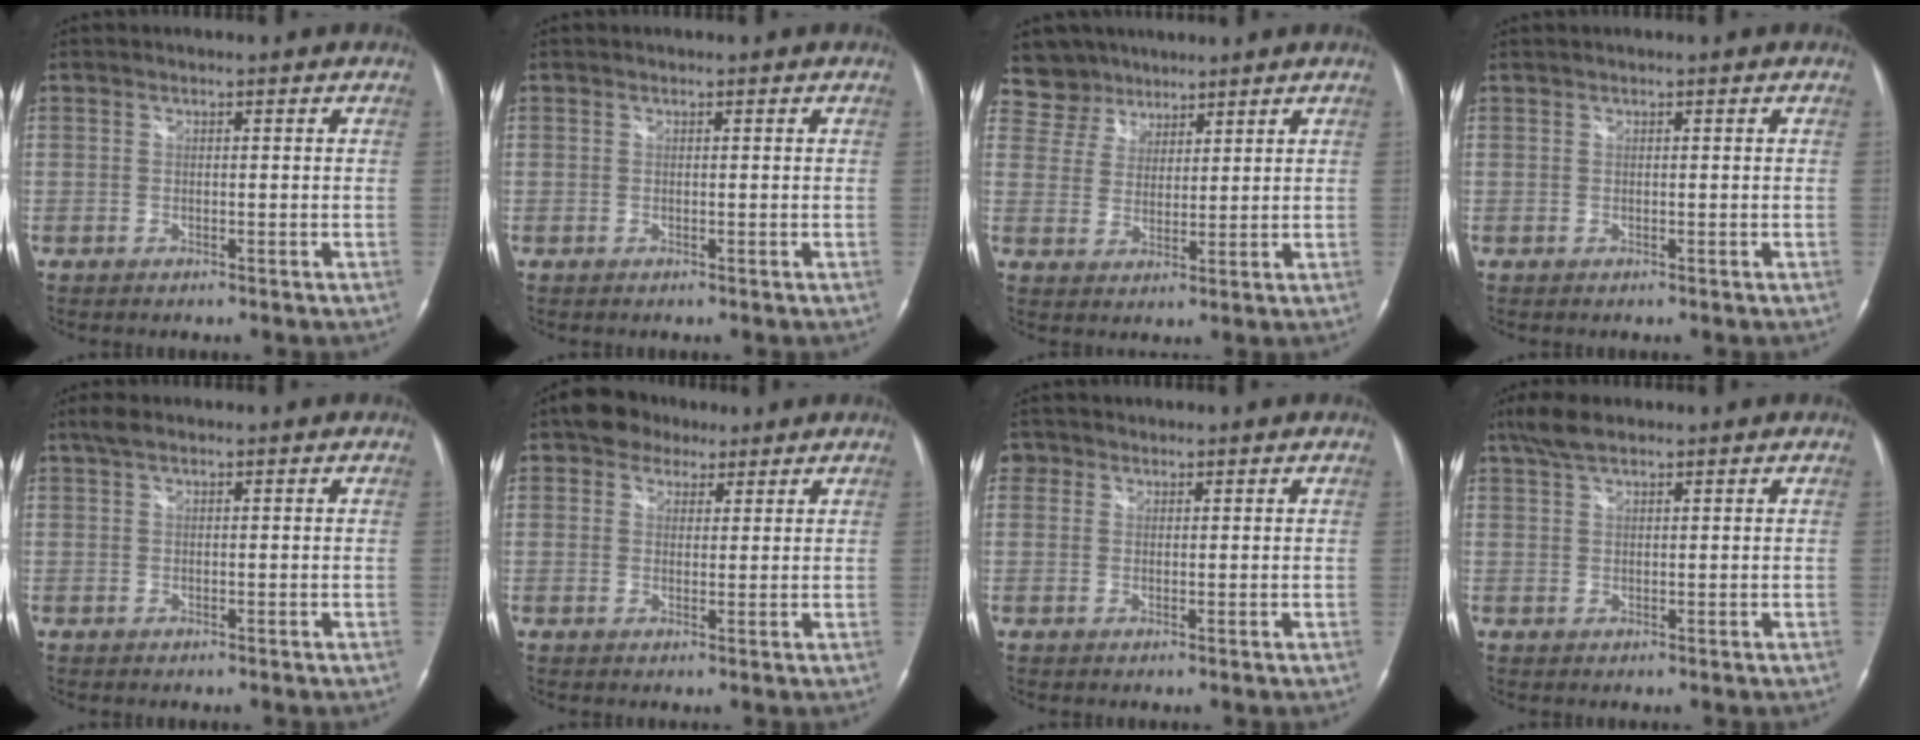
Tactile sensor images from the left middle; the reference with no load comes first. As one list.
[{"total": 0.0}, {"total": 6.4, "force": [5.2, 3.6, -0.9], "torque": [0.025, 0.007, 0.096]}, {"total": 0.0}, {"total": 1.9, "force": [1.3, 0.6, 1.2], "torque": [-0.028, 0.019, 0.025]}, {"total": 4.9, "force": [3.3, 3.3, 1.5], "torque": [-0.030, 0.018, 0.057]}, {"total": 2.3, "force": [1.1, 2.0, 0.2], "torque": [0.004, 0.007, 0.016]}, {"total": 3.9, "force": [2.9, 1.2, 2.3], "torque": [-0.056, 0.015, 0.060]}]